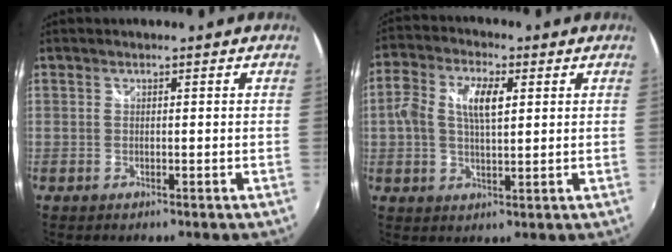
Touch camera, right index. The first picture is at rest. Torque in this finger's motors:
{"motor_torque": [0.26, -0.06, 0.25, 0.07]}